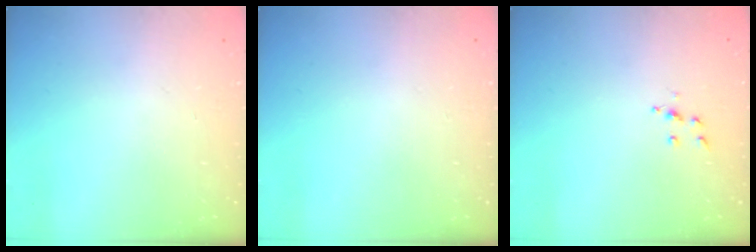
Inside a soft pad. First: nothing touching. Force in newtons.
{"total": 0.0}
{"total": 4.8, "press": 4.8, "slide": 0.5}